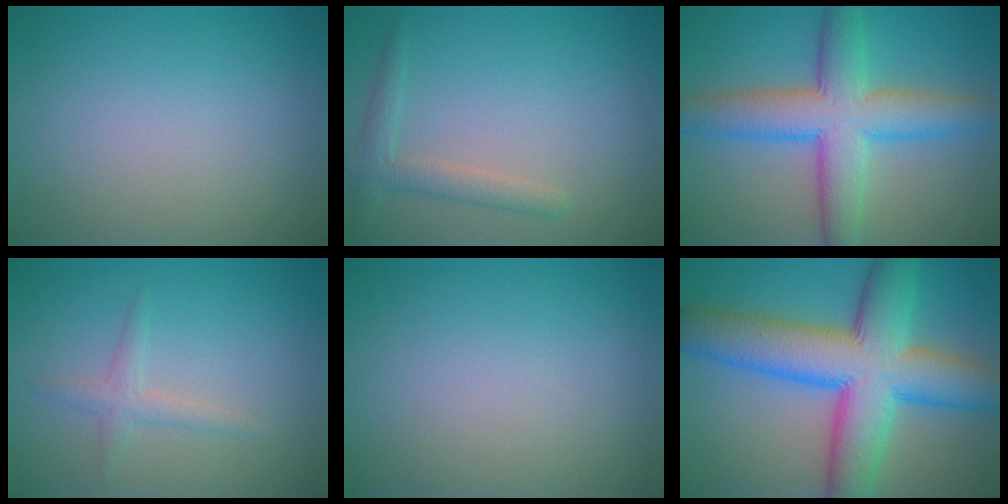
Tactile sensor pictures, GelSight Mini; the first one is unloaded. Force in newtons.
{"total": 2.3, "press": 2.2, "slide": 0.2}
{"total": 8.0, "press": 8.0, "slide": 0.2}
{"total": 1.5, "press": 1.5, "slide": 0.0}
{"total": 0.0}
{"total": 12.2, "press": 12.2, "slide": 0.2}